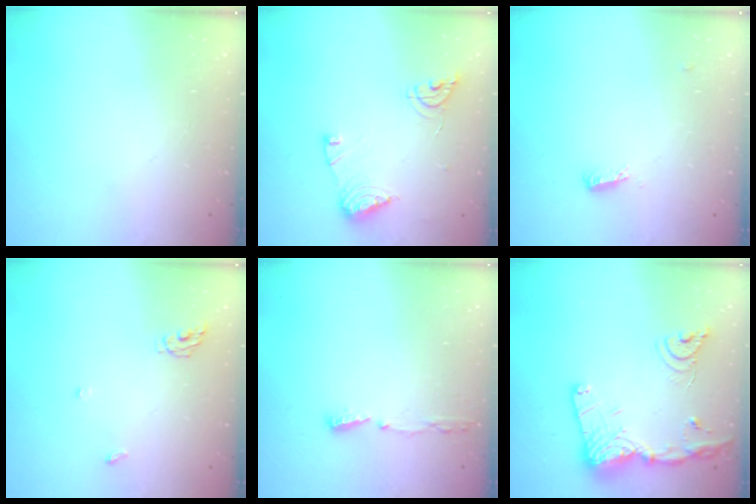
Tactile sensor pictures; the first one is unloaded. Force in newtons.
{"total": 11.5, "press": 11.4, "slide": 1.0}
{"total": 6.1, "press": 5.8, "slide": 1.6}
{"total": 5.2, "press": 5.1, "slide": 0.3}
{"total": 4.9, "press": 4.8, "slide": 1.2}
{"total": 18.5, "press": 18.4, "slide": 1.7}